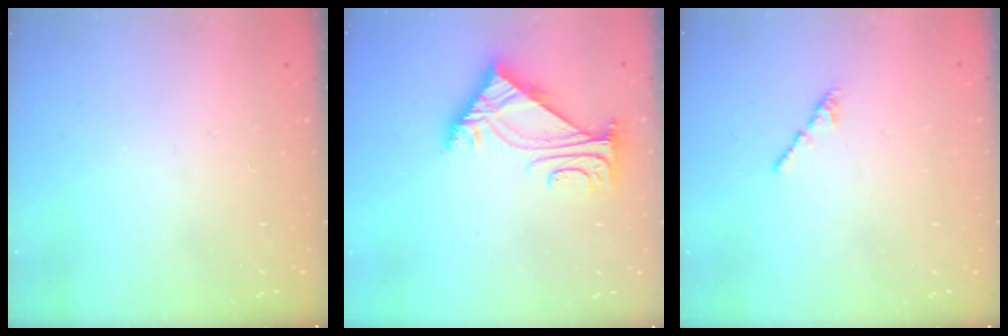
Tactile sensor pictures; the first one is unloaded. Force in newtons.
{"total": 6.1, "press": 6.0, "slide": 1.1}
{"total": 1.3, "press": 1.2, "slide": 0.4}